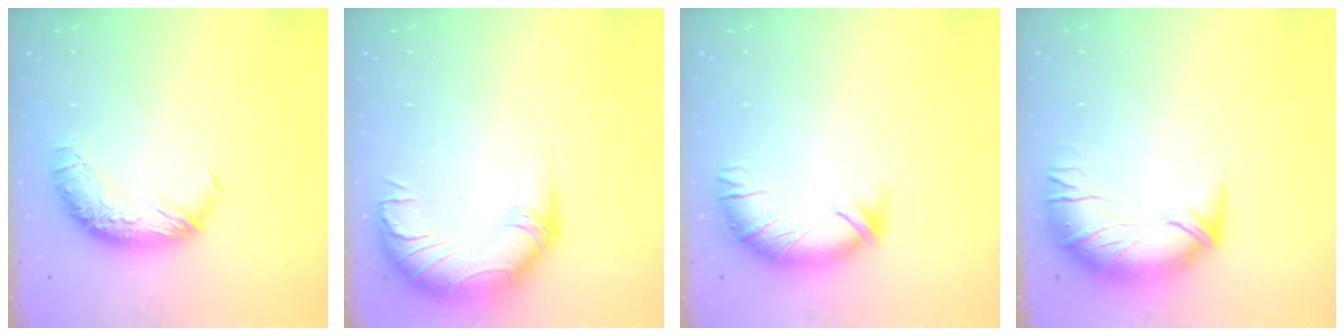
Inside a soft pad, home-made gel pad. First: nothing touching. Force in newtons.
{"total": 2.4, "press": 0.8, "slide": 2.3}
{"total": 3.3, "press": 3.1, "slide": 1.2}
{"total": 3.2, "press": 1.8, "slide": 2.6}